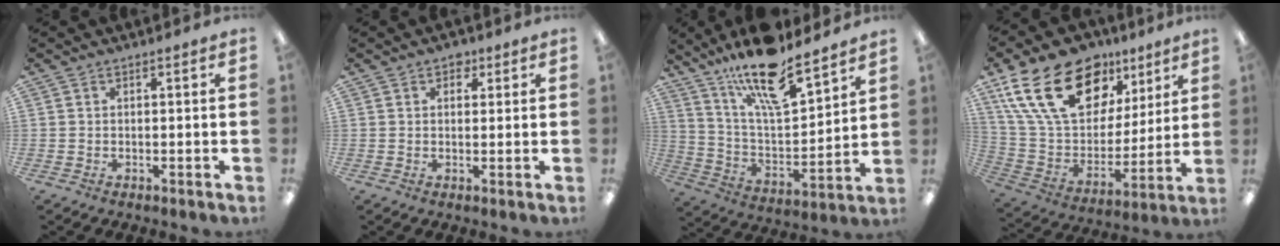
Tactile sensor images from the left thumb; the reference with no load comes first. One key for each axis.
{"total": 2.8, "fx": 1.6, "fy": 1.8, "fz": 1.3, "tx": -0.004, "ty": -0.003, "tz": 0.023}
{"total": 18.4, "fx": 14.2, "fy": 5.1, "fz": 10.5, "tx": -0.189, "ty": -0.085, "tz": 0.242}
{"total": 25.0, "fx": 13.5, "fy": 14.5, "fz": 15.3, "tx": -0.283, "ty": -0.056, "tz": 0.243}